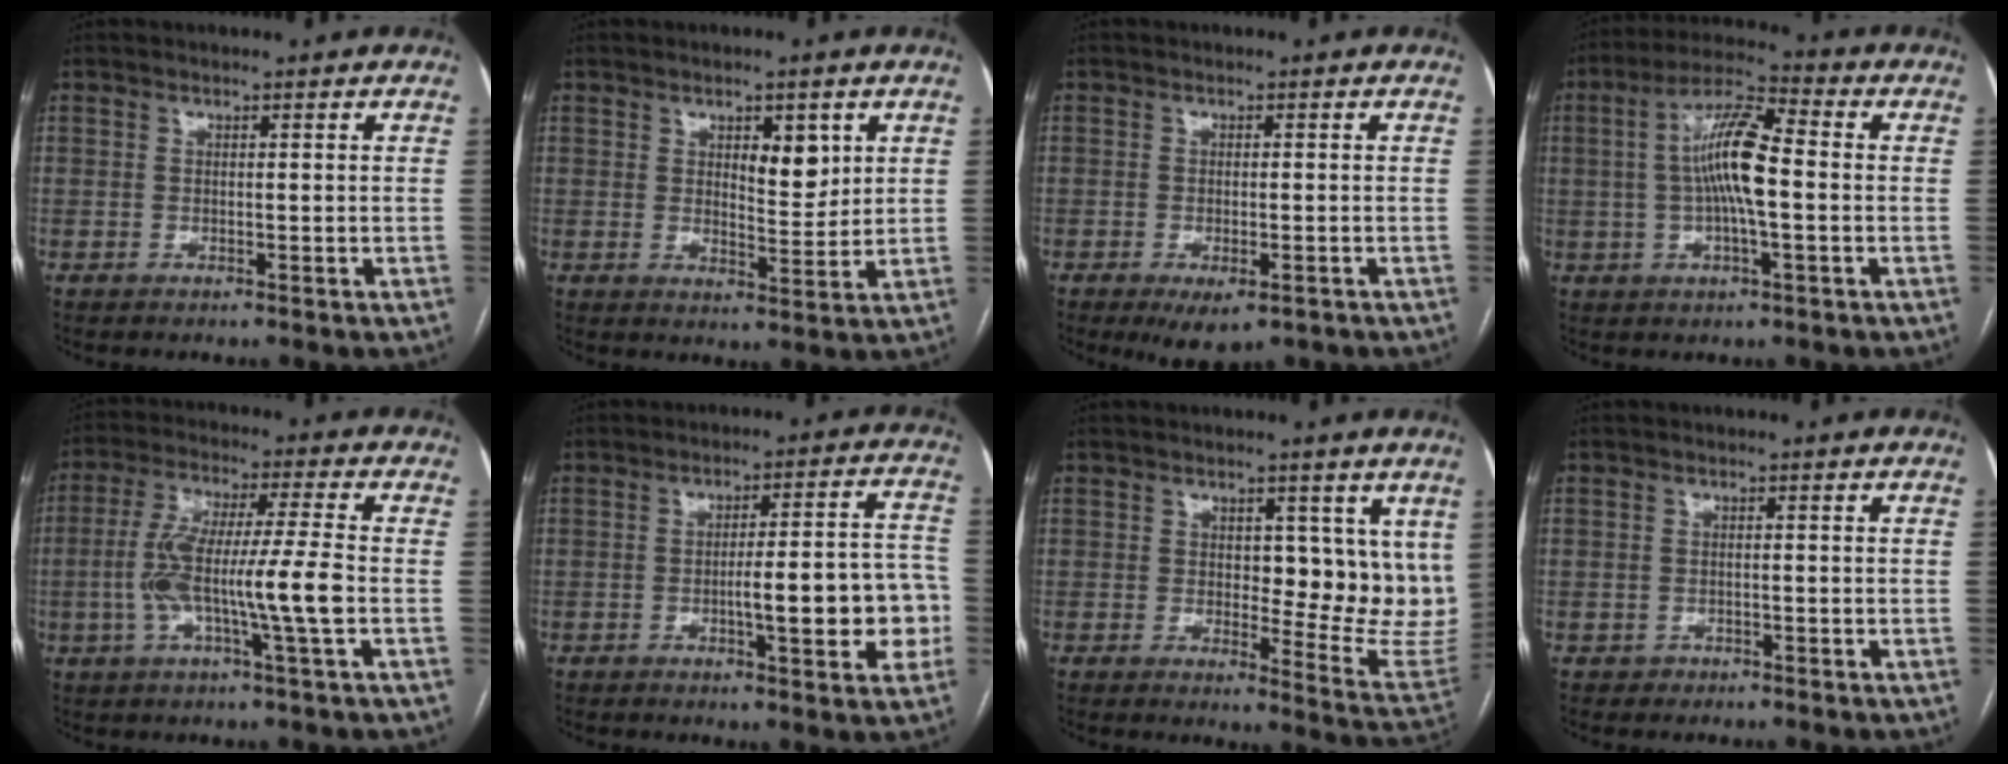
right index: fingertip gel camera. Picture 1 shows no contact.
{"total": 5.4, "force": [2.2, 2.2, 4.4], "torque": [-0.065, -0.005, 0.036]}
{"total": 5.0, "force": [-2.9, 2.0, 3.6], "torque": [-0.053, -0.008, -0.035]}
{"total": 10.6, "force": [0.1, 2.0, 10.4], "torque": [-0.196, 0.016, -0.003]}
{"total": 11.9, "force": [-2.3, 0.0, 11.7], "torque": [-0.228, 0.008, -0.047]}
{"total": 11.9, "force": [-2.6, 2.3, 11.4], "torque": [-0.144, 0.024, -0.031]}
{"total": 10.3, "force": [3.7, 4.9, 8.3], "torque": [-0.086, -0.015, 0.054]}
{"total": 1.5, "force": [-0.9, 1.2, -0.2], "torque": [0.001, 0.007, -0.015]}